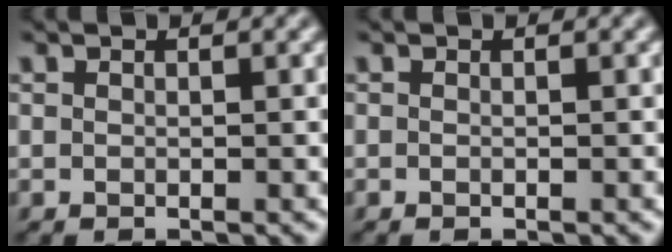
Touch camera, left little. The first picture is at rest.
{"total": 0.0}